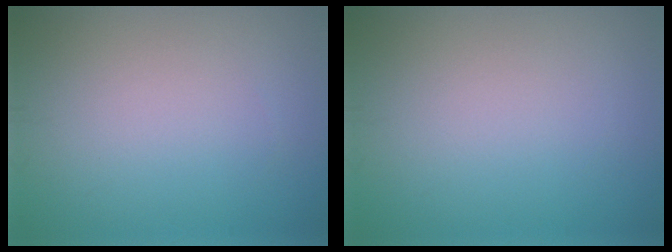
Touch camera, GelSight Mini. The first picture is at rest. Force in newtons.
{"total": 0.0}